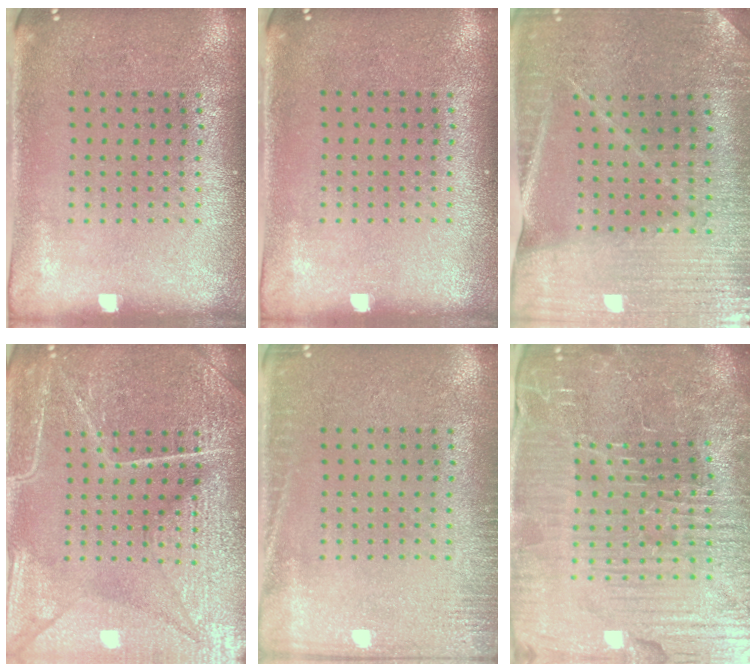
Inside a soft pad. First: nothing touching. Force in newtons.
{"total": 0.0}
{"total": 2.3, "press": 2.3, "slide": 0.1}
{"total": 7.2, "press": 7.1, "slide": 0.8}
{"total": 2.0, "press": 2.0, "slide": 0.3}
{"total": 7.4, "press": 6.5, "slide": 3.5}